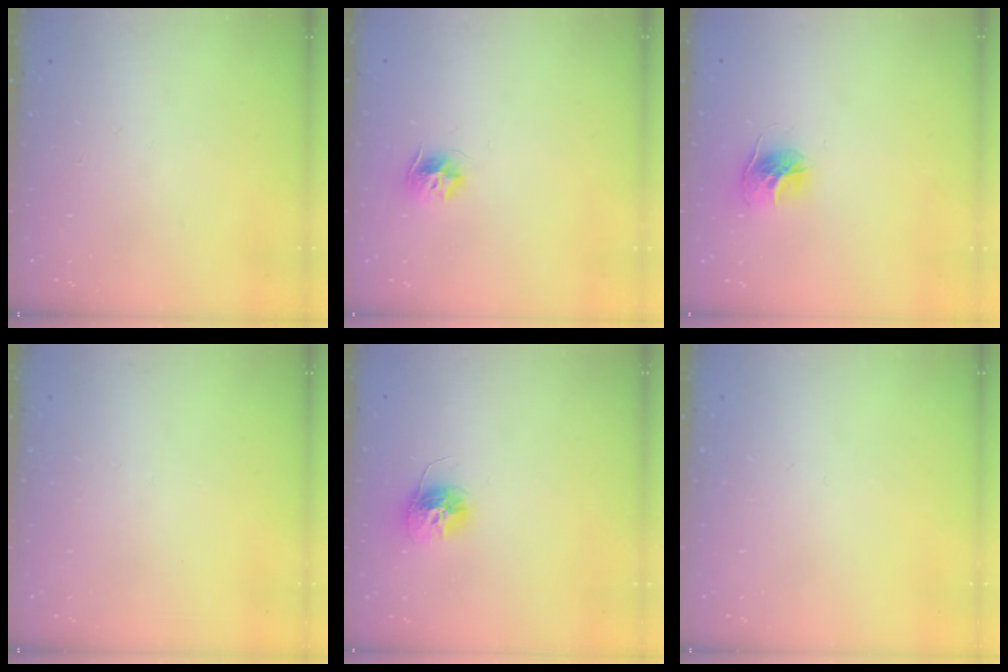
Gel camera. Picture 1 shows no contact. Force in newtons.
{"total": 8.1, "press": 8.1, "slide": 0.2}
{"total": 11.1, "press": 11.1, "slide": 0.9}
{"total": 0.0}
{"total": 11.4, "press": 11.4, "slide": 1.0}
{"total": 0.0}